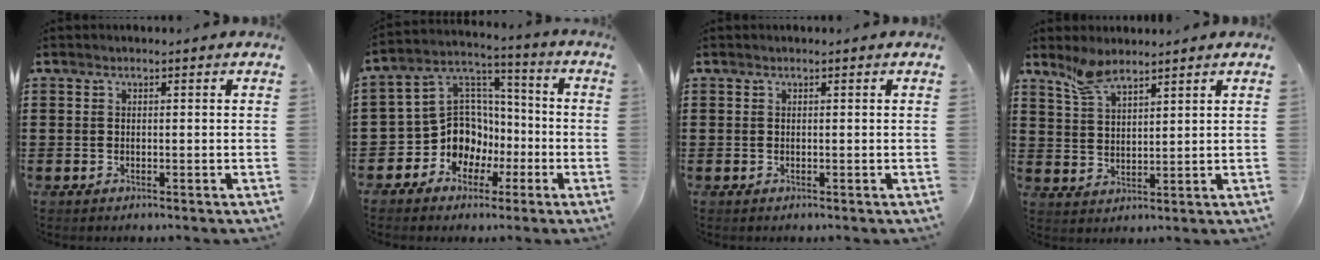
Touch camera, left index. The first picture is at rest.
{"total": 10.4, "force": [-3.0, 9.5, 3.1], "torque": [-0.109, -0.003, -0.051]}
{"total": 0.0}
{"total": 4.8, "force": [4.0, 1.3, 2.2], "torque": [-0.055, -0.003, 0.075]}